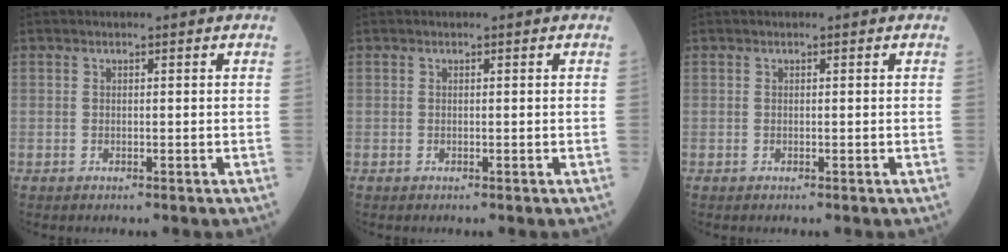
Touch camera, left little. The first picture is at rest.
{"total": 0.0}
{"total": 0.0}